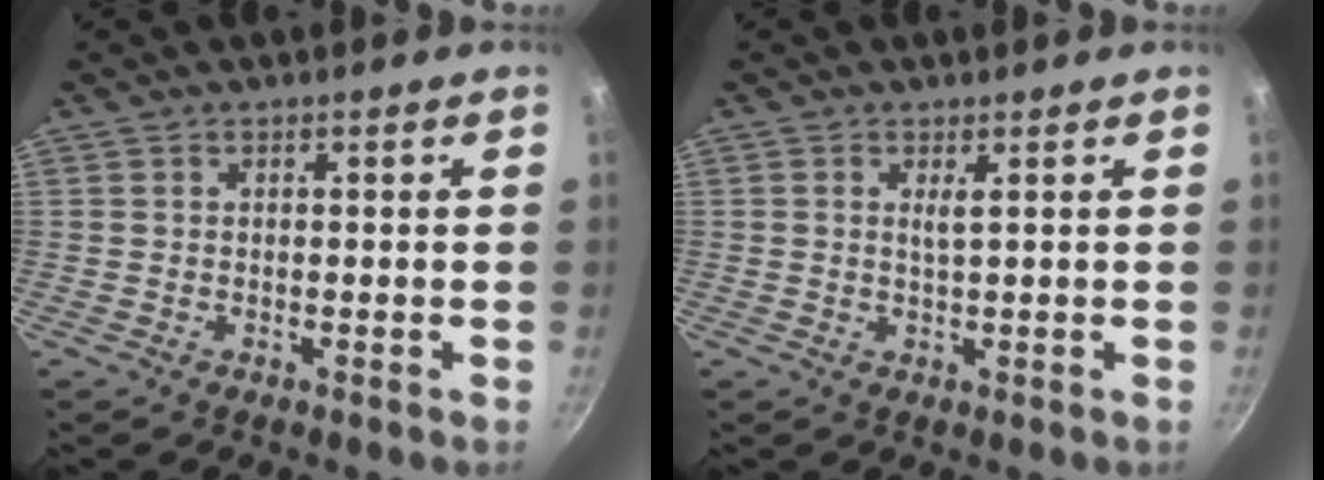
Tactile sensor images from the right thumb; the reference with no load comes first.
{"total": 1.4, "force": [0.5, 0.1, 1.3], "torque": [-0.028, -0.002, 0.011]}